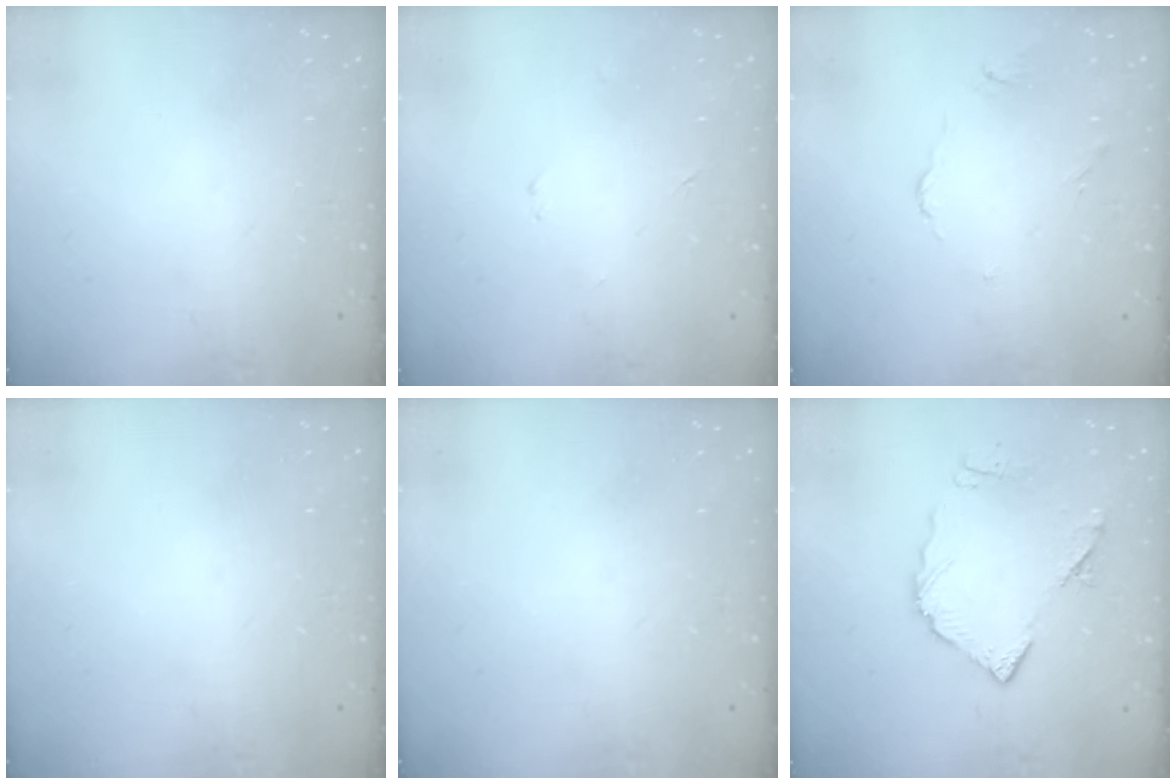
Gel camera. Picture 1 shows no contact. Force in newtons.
{"total": 2.2, "press": 2.2, "slide": 0.2}
{"total": 2.9, "press": 2.8, "slide": 0.6}
{"total": 0.0}
{"total": 0.0}
{"total": 10.7, "press": 10.7, "slide": 1.1}